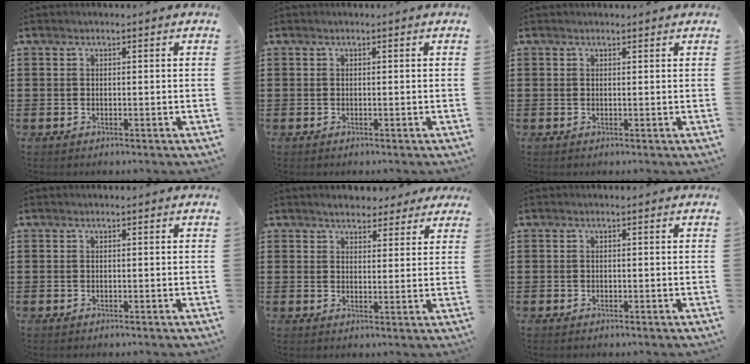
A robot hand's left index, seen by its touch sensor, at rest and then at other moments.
{"total": 0.0}
{"total": 0.6, "force": [0.5, 0.2, 0.1], "torque": [-0.003, 0.001, 0.011]}
{"total": 0.0}
{"total": 3.5, "force": [3.2, 1.2, 0.6], "torque": [-0.012, -0.004, 0.059]}
{"total": 0.0}